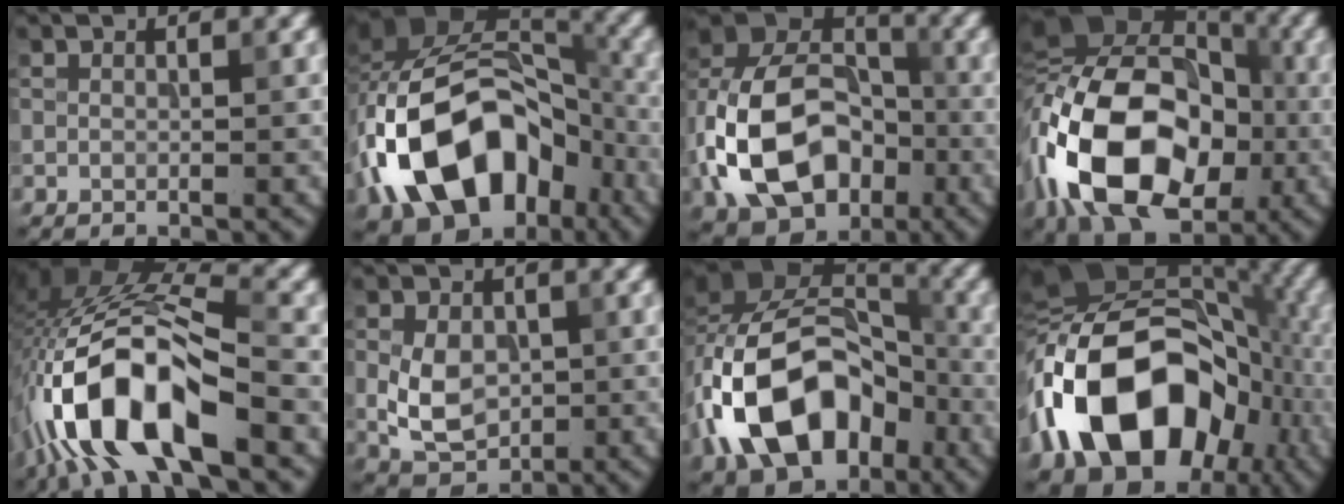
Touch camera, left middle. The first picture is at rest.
{"total": 14.5, "force": [-5.6, 9.9, 9.0], "torque": [-0.151, 0.015, -0.101]}
{"total": 13.8, "force": [-3.7, 9.8, 9.0], "torque": [-0.193, 0.005, -0.073]}
{"total": 16.4, "force": [-4.1, 11.0, 11.4], "torque": [-0.215, 0.011, -0.084]}
{"total": 11.7, "force": [-5.5, 4.8, 9.2], "torque": [-0.185, 0.010, -0.097]}
{"total": 4.6, "force": [-0.3, 3.5, 3.0], "torque": [-0.068, 0.001, 0.003]}
{"total": 13.1, "force": [-4.9, 8.7, 8.4], "torque": [-0.156, 0.016, -0.092]}
{"total": 17.5, "force": [-4.8, 11.8, 12.0], "torque": [-0.214, 0.017, -0.089]}